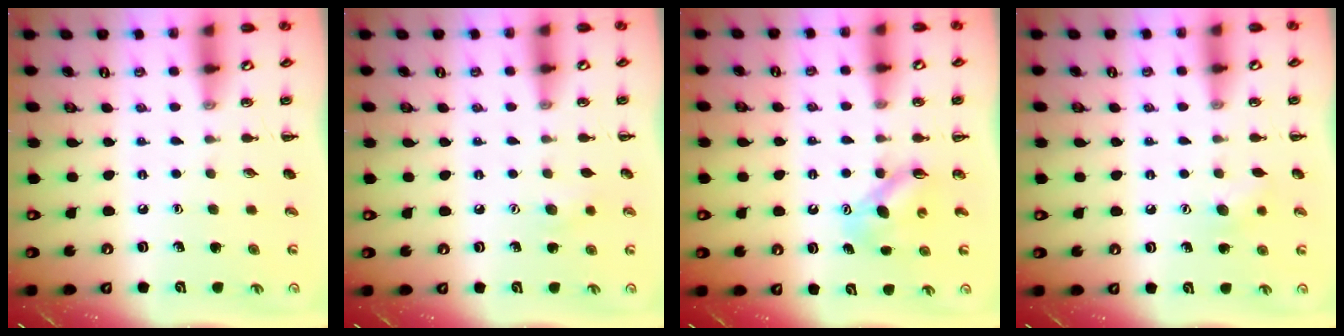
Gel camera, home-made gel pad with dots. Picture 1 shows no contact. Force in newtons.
{"total": 5.4, "press": 5.3, "slide": 1.0}
{"total": 5.0, "press": 5.0, "slide": 0.7}
{"total": 7.3, "press": 7.1, "slide": 1.4}